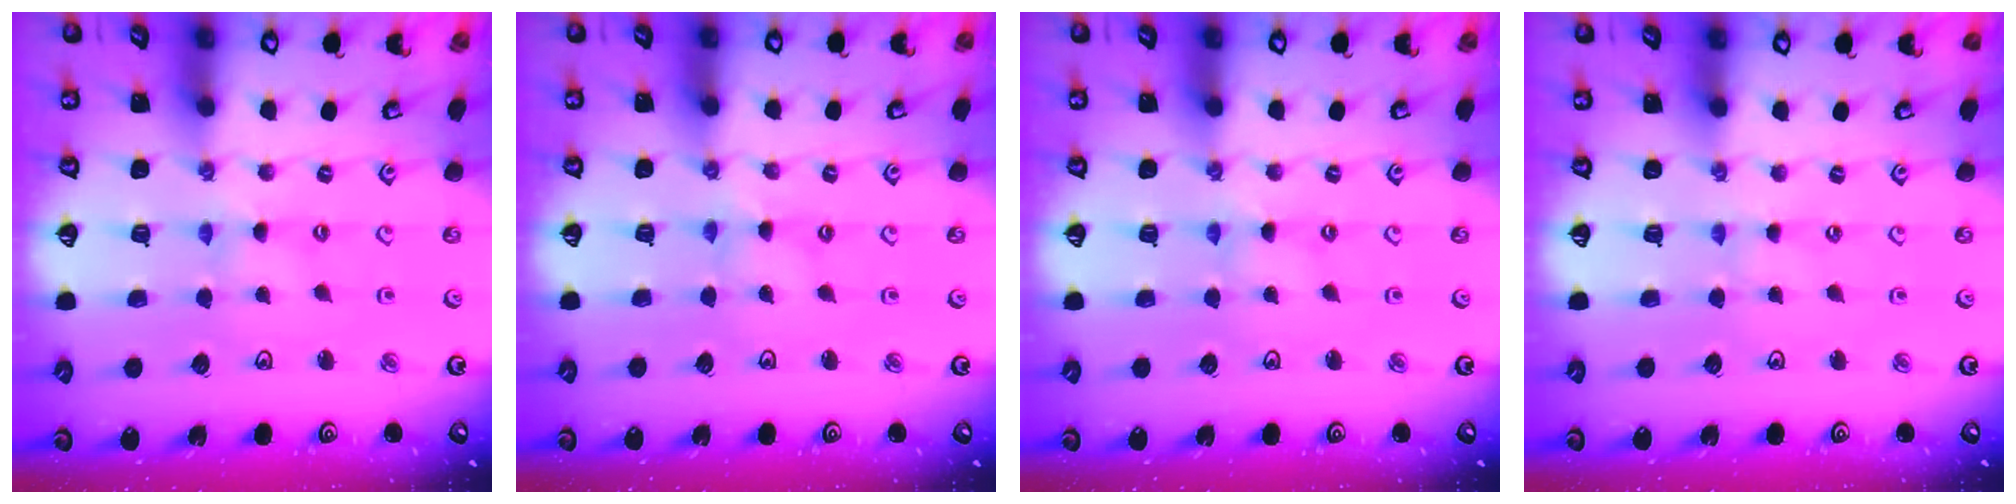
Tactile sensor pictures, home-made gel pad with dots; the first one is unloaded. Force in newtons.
{"total": 0.0}
{"total": 0.0}
{"total": 0.5, "press": 0.5, "slide": 0.1}